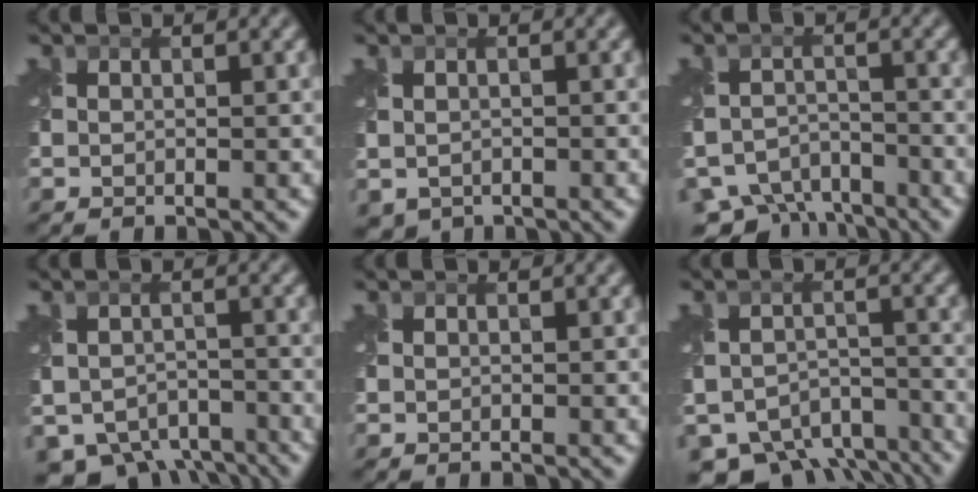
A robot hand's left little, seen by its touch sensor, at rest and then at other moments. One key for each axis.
{"total": 1.6, "fx": -0.9, "fy": 1.1, "fz": 0.7, "tx": -0.018, "ty": -0.010, "tz": -0.014}
{"total": 7.9, "fx": -6.8, "fy": 3.5, "fz": 2.1, "tx": -0.024, "ty": -0.016, "tz": -0.109}
{"total": 7.0, "fx": -5.6, "fy": 3.7, "fz": 2.3, "tx": -0.032, "ty": -0.022, "tz": -0.080}
{"total": 0.0}
{"total": 10.6, "fx": -9.1, "fy": 4.7, "fz": 2.8, "tx": -0.031, "ty": -0.016, "tz": -0.119}